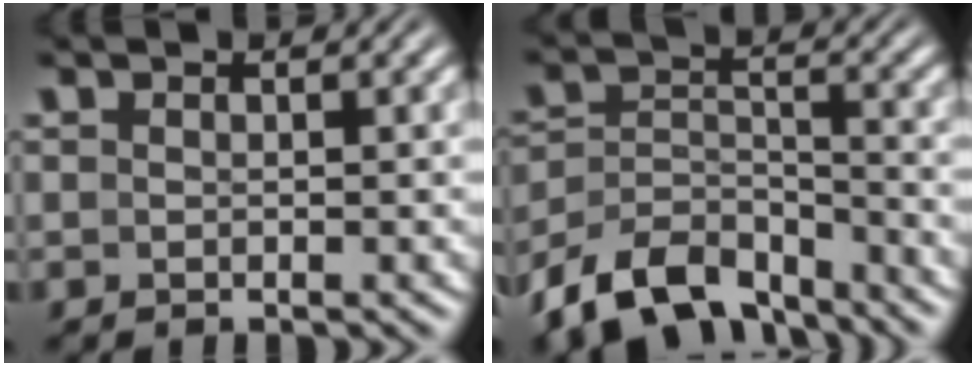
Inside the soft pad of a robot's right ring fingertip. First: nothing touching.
{"total": 9.3, "force": [-6.6, 5.1, 4.0], "torque": [-0.083, -0.042, -0.094]}